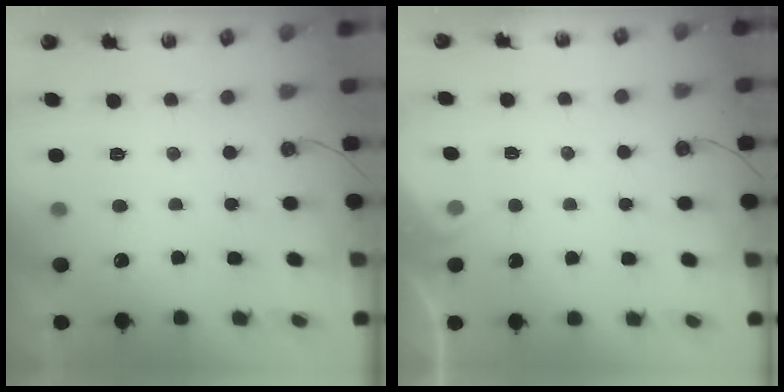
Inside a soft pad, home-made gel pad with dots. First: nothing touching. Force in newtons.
{"total": 2.2, "press": 2.1, "slide": 0.4}